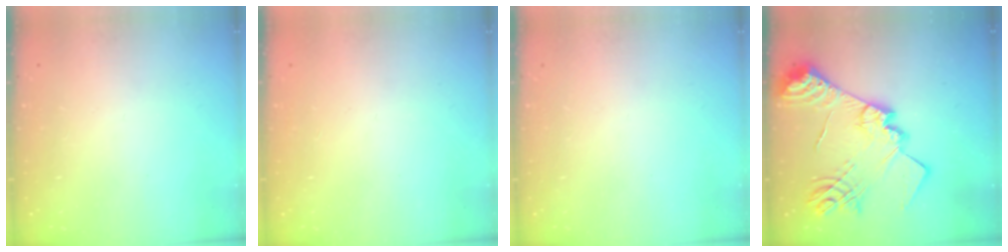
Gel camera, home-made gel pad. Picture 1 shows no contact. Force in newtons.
{"total": 0.9, "press": 0.9, "slide": 0.1}
{"total": 0.0}
{"total": 24.3, "press": 24.2, "slide": 2.0}